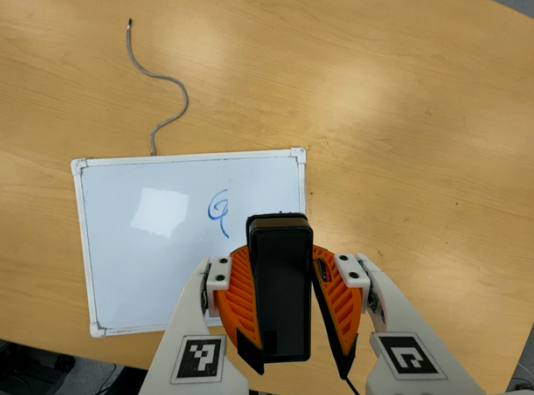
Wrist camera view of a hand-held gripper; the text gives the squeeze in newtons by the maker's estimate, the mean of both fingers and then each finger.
{"total": 9.7, "left": 9.4, "right": 9.9}